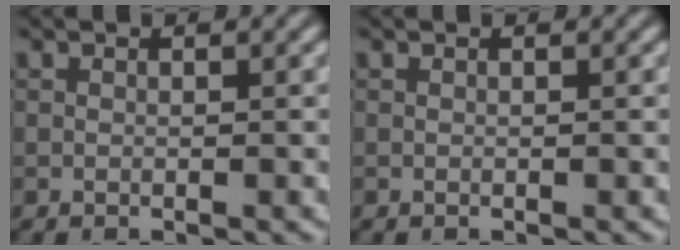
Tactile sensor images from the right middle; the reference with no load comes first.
{"total": 0.0}